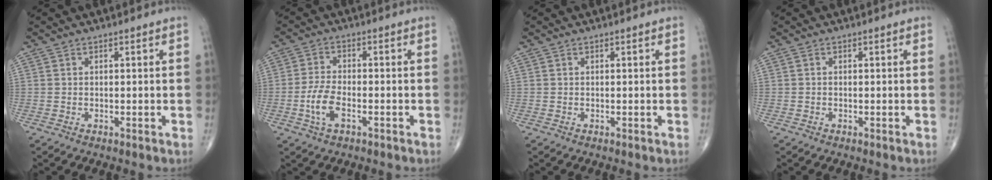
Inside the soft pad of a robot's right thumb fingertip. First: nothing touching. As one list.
[{"total": 5.8, "force": [-2.1, 2.8, 4.6], "torque": [-0.101, 0.011, -0.041]}, {"total": 0.0}, {"total": 0.0}]